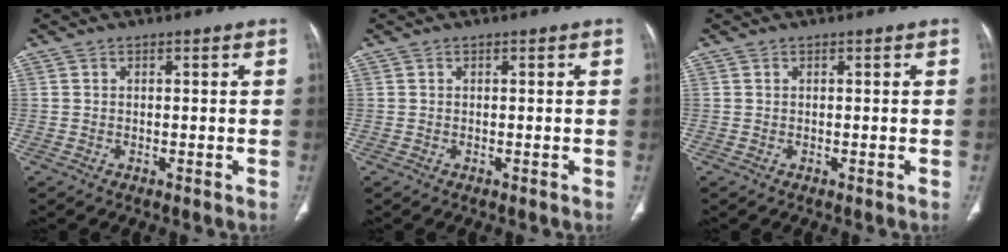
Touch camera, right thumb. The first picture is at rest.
{"total": 0.0}
{"total": 0.0}